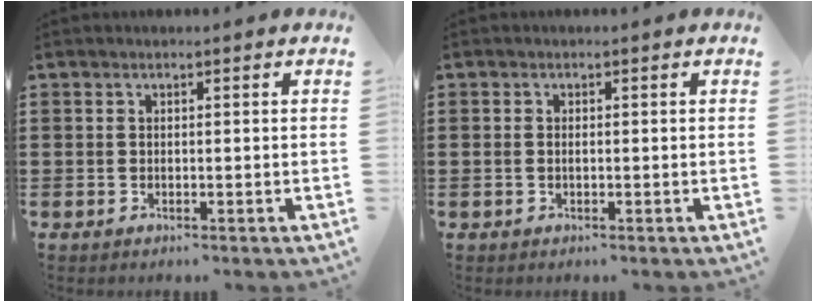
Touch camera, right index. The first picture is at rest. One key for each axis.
{"total": 0.8, "fx": -0.1, "fy": 0.4, "fz": 0.7, "tx": -0.015, "ty": 0.000, "tz": -0.002}